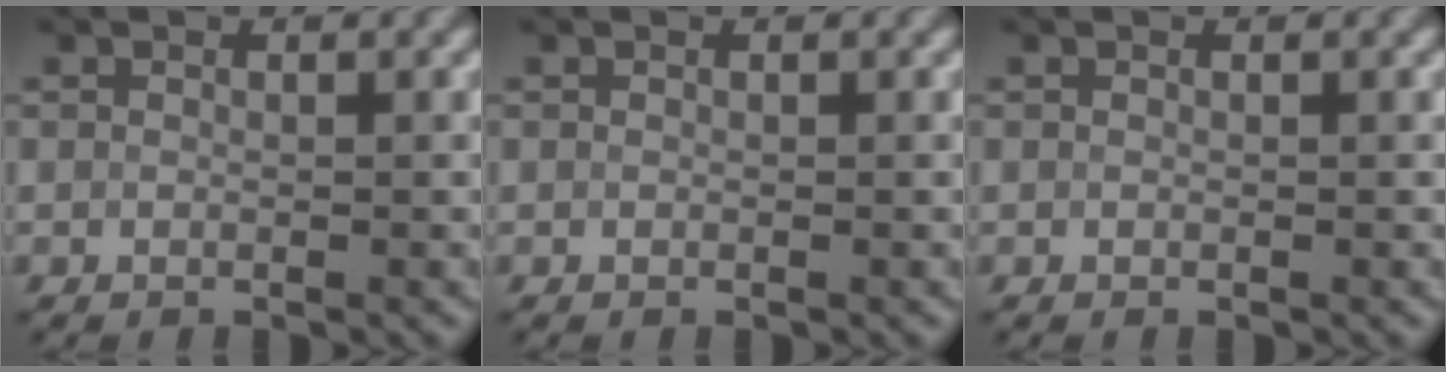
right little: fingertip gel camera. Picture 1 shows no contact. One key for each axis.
{"total": 0.0}
{"total": 0.0}